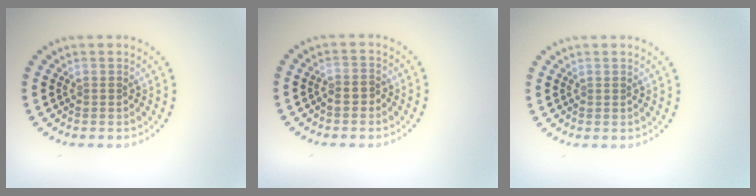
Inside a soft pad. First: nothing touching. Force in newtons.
{"total": 1.1, "press": 1.0, "slide": 0.5}
{"total": 0.0}